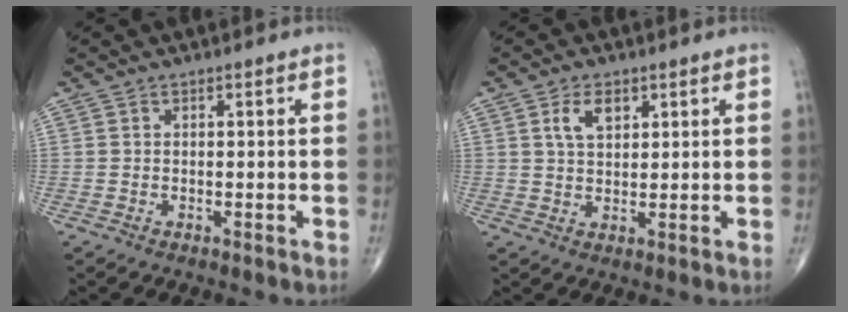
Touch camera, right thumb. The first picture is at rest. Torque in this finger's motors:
{"motor_torque": [-0.08, 0.11, 0.20, 0.10, 0.05]}